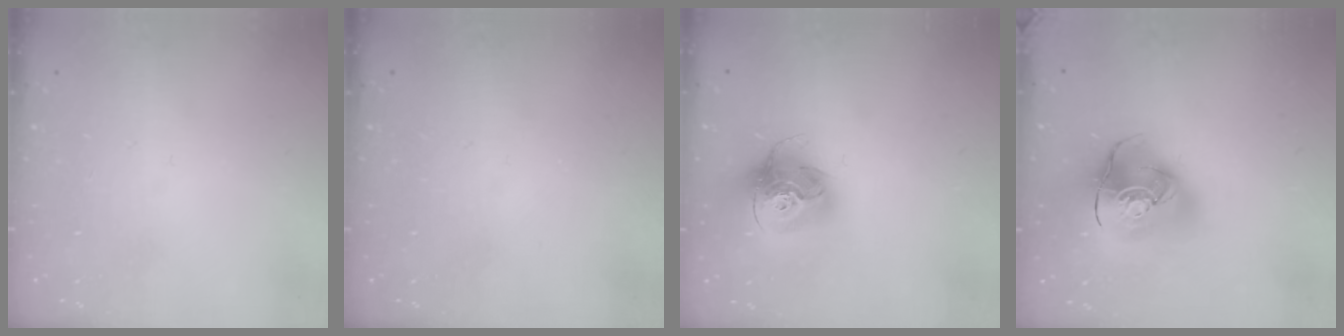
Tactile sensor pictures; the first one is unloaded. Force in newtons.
{"total": 0.0}
{"total": 15.3, "press": 15.2, "slide": 1.8}
{"total": 18.1, "press": 17.9, "slide": 2.7}